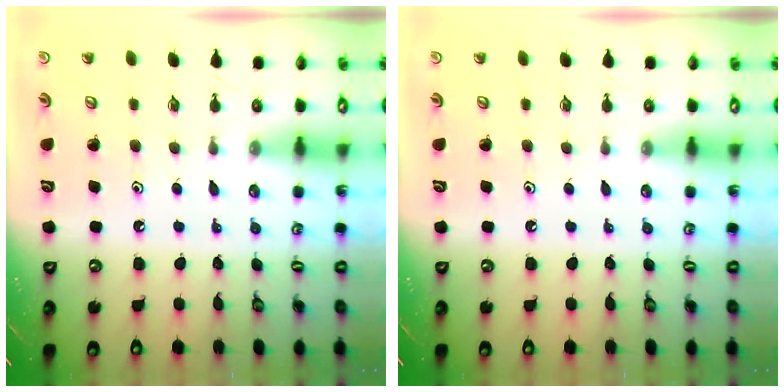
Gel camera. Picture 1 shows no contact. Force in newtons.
{"total": 0.0}